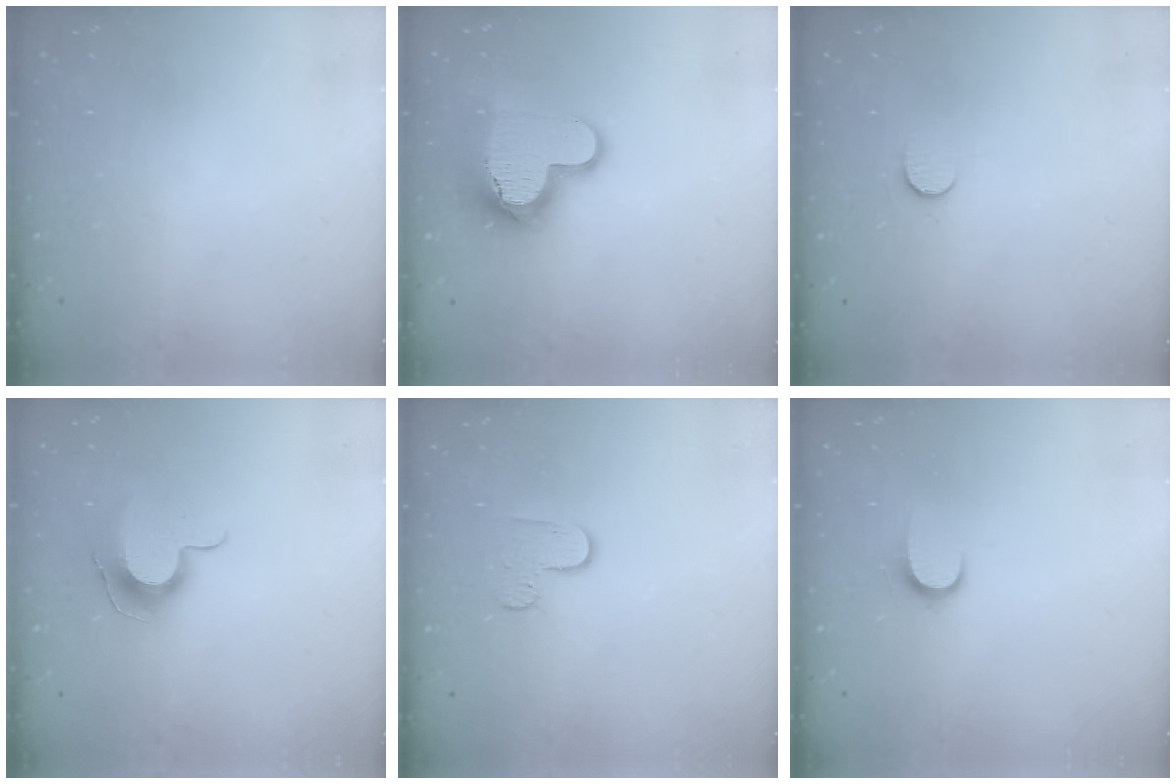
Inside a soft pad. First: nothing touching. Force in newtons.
{"total": 14.6, "press": 14.5, "slide": 1.2}
{"total": 6.3, "press": 6.3, "slide": 0.5}
{"total": 10.7, "press": 10.6, "slide": 0.8}
{"total": 5.8, "press": 5.8, "slide": 0.6}
{"total": 6.1, "press": 6.1, "slide": 0.6}